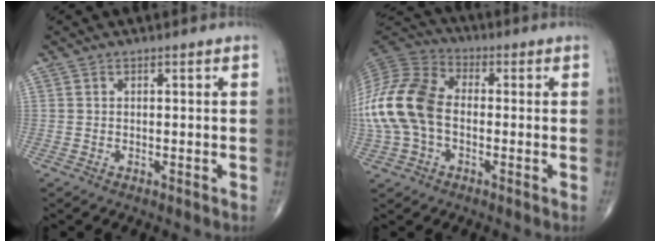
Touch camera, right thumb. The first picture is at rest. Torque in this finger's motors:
{"motor_torque": [-0.20, 1.11, 1.48, -0.28, 0.60]}